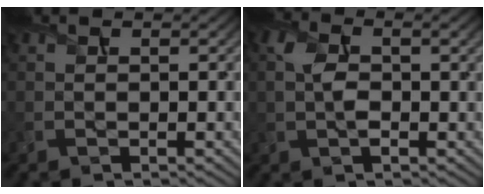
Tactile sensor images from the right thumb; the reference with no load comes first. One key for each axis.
{"total": 4.6, "fx": 0.2, "fy": 2.3, "fz": 4.0, "tx": -0.091, "ty": 0.003, "tz": 0.002}